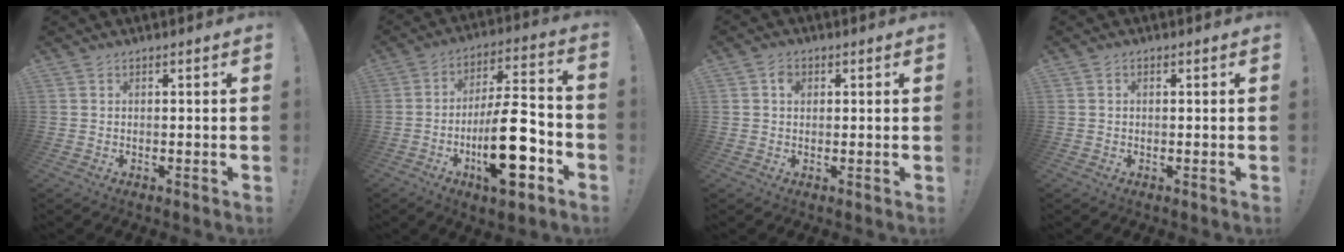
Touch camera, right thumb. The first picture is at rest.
{"total": 19.9, "force": [-6.2, 6.8, 17.6], "torque": [-0.286, 0.028, -0.098]}
{"total": 2.4, "force": [0.5, 2.0, 1.2], "torque": [-0.010, 0.002, 0.006]}
{"total": 0.7, "force": [-0.1, 0.5, 0.4], "torque": [-0.007, 0.003, -0.003]}